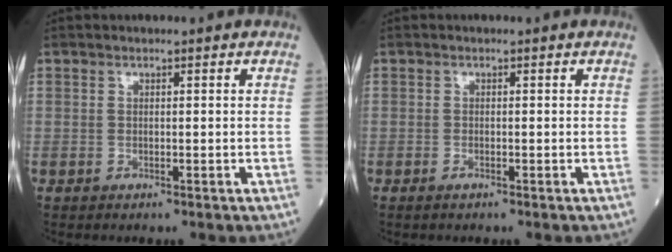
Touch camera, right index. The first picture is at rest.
{"total": 0.6, "force": [-0.4, 0.1, 0.4], "torque": [-0.007, 0.000, -0.007]}